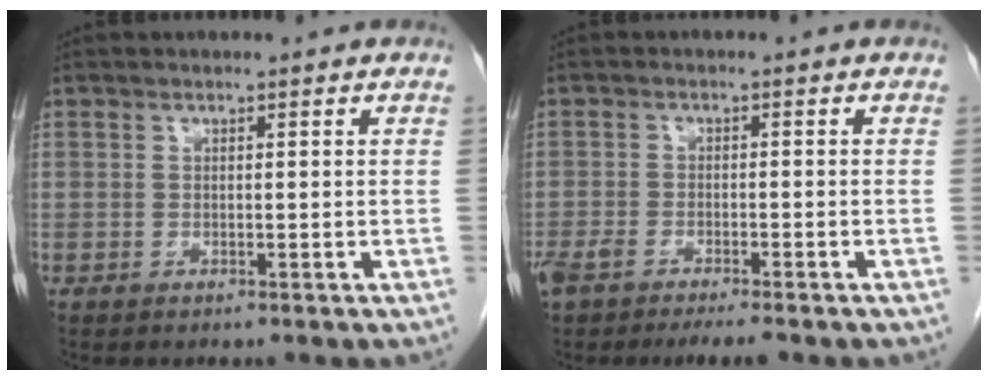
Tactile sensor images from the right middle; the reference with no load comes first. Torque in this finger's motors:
{"motor_torque": [0.41, -0.28, 0.09, 0.05]}